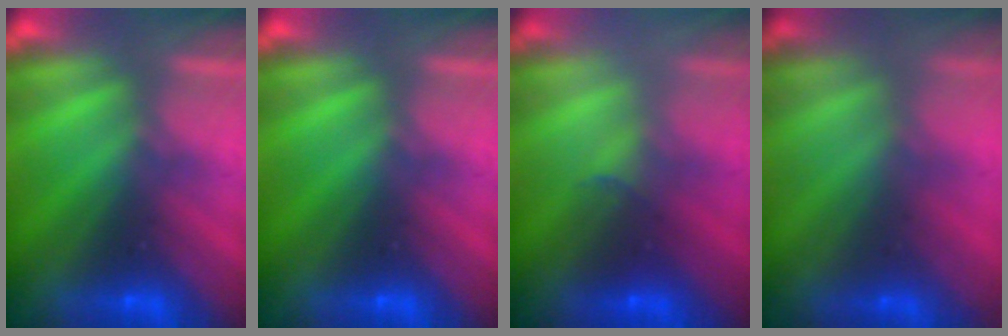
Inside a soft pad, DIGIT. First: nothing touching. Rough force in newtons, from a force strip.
{"total": 0.0}
{"total": 2.0}
{"total": 1.7}